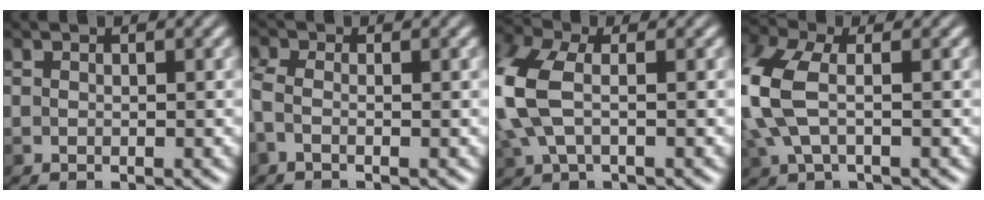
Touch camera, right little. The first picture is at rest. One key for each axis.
{"total": 1.8, "fx": -0.3, "fy": 1.1, "fz": 1.5, "tx": -0.041, "ty": 0.010, "tz": -0.013}
{"total": 7.1, "fx": 0.4, "fy": 4.2, "fz": 5.7, "tx": -0.179, "ty": 0.011, "tz": 0.004}
{"total": 6.4, "fx": 0.2, "fy": 3.5, "fz": 5.4, "tx": -0.169, "ty": 0.011, "tz": 0.002}